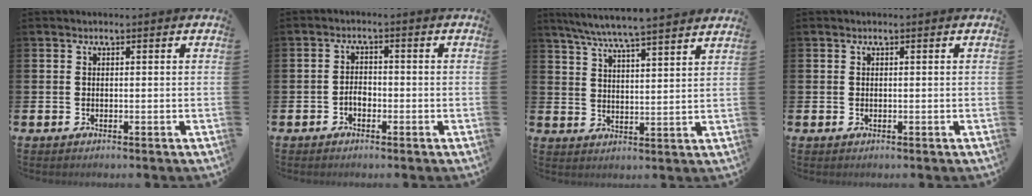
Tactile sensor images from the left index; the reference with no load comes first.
{"total": 2.1, "force": [-0.9, 1.3, 1.3], "torque": [-0.017, 0.001, -0.020]}
{"total": 6.9, "force": [6.5, -0.4, 2.0], "torque": [-0.066, -0.034, 0.117]}
{"total": 0.0}